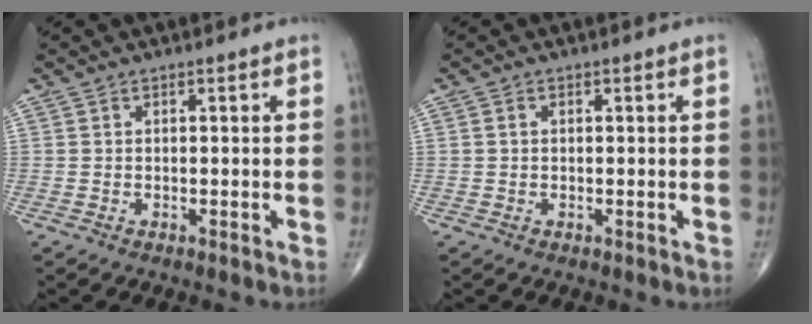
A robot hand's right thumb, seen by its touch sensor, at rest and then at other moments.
{"total": 0.7, "force": [0.1, 0.5, 0.5], "torque": [-0.011, 0.003, 0.002]}